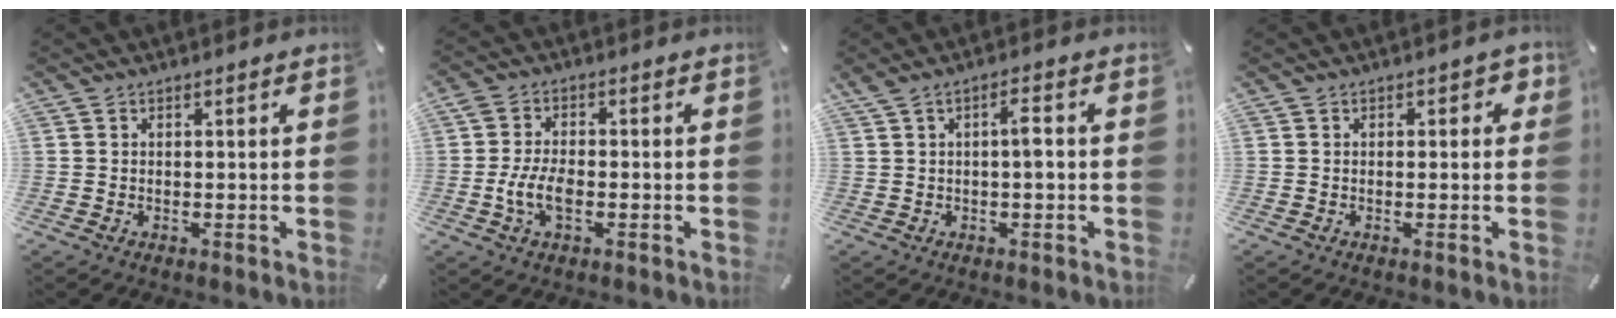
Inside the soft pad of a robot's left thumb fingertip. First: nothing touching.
{"total": 6.8, "force": [-1.5, 3.7, 5.5], "torque": [-0.116, 0.004, -0.028]}
{"total": 4.1, "force": [0.0, 1.2, 3.9], "torque": [-0.074, 0.010, -0.002]}
{"total": 1.4, "force": [-0.1, 1.0, 1.0], "torque": [-0.011, 0.004, -0.004]}